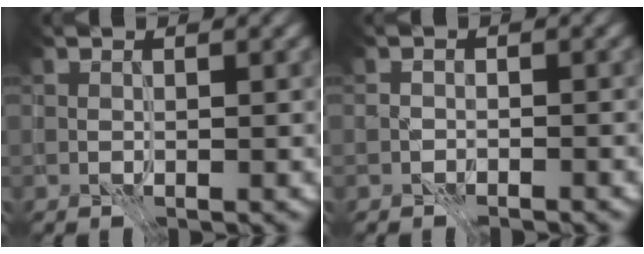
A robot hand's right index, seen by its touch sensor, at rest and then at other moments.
{"total": 1.3, "force": [-1.2, 0.3, -0.4], "torque": [0.005, 0.005, -0.023]}